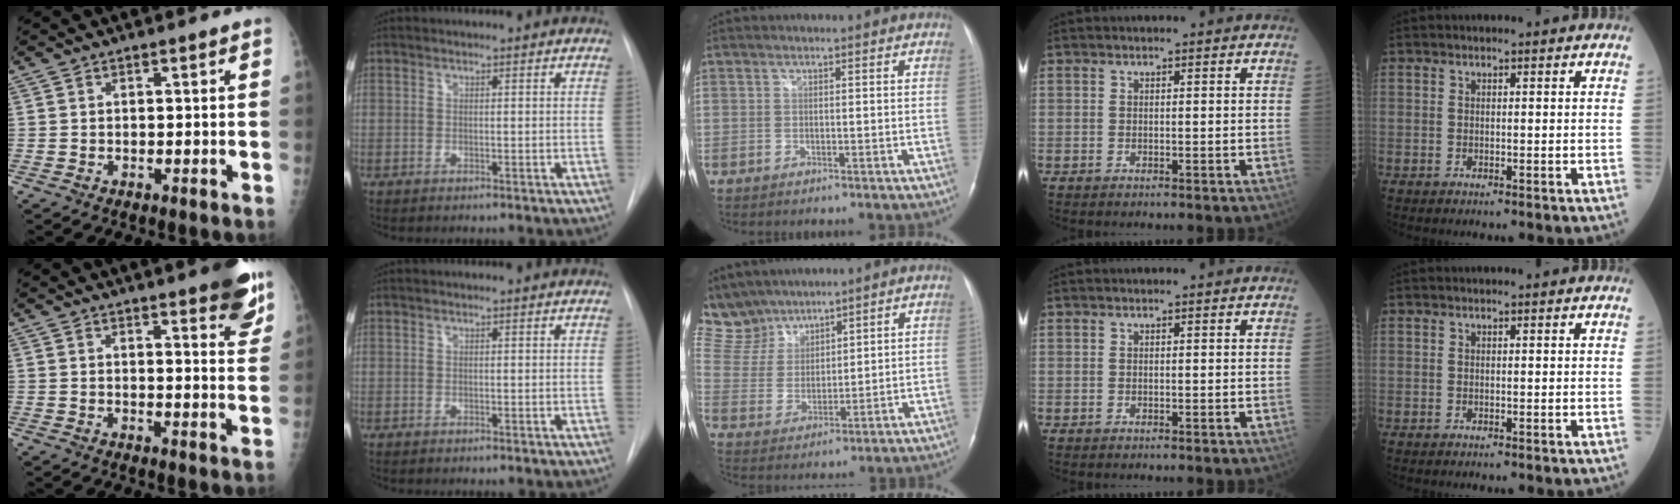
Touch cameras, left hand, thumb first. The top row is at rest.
{"thumb": {"total": 10.1, "force": [6.9, 2.5, 7.0], "torque": [-0.058, -0.033, 0.077]}, "middle": {"total": 11.6, "force": [10.3, 5.1, 1.3], "torque": [-0.046, 0.018, 0.224]}}